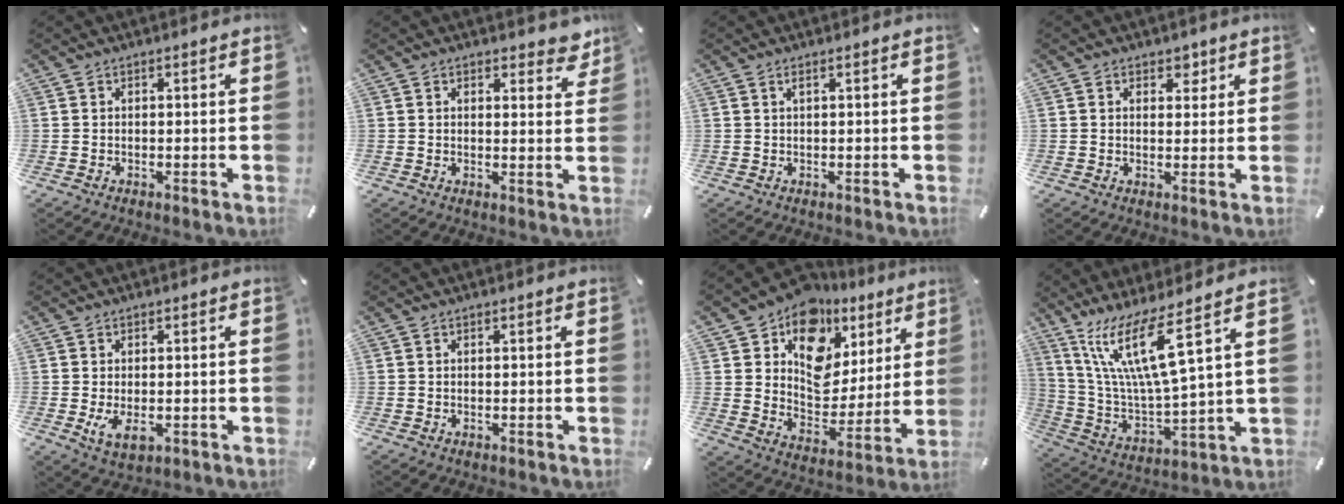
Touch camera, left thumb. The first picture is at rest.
{"total": 3.7, "force": [2.6, 2.1, 1.7], "torque": [-0.009, -0.015, 0.041]}
{"total": 0.9, "force": [0.3, 0.0, 0.8], "torque": [-0.017, 0.000, 0.005]}
{"total": 3.1, "force": [1.5, 2.3, 1.3], "torque": [0.001, -0.006, 0.019]}
{"total": 4.6, "force": [-0.7, 2.6, 3.7], "torque": [-0.075, -0.013, -0.018]}
{"total": 0.0}
{"total": 13.5, "force": [8.0, 9.9, 4.5], "torque": [-0.066, -0.075, 0.145]}
{"total": 15.1, "force": [8.3, 2.6, 12.4], "torque": [-0.278, -0.040, 0.131]}